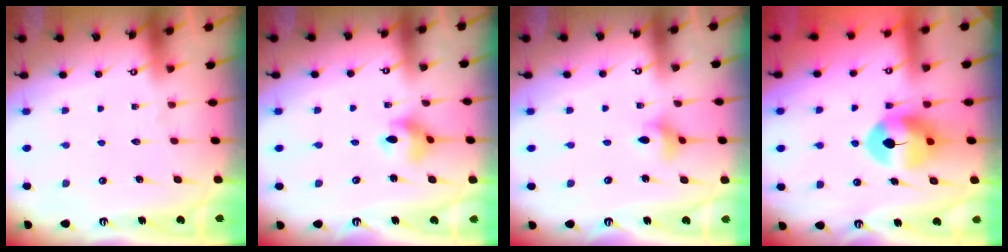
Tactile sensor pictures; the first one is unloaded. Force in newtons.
{"total": 6.4, "press": 6.4, "slide": 0.2}
{"total": 3.6, "press": 3.6, "slide": 0.3}
{"total": 8.7, "press": 8.6, "slide": 1.2}